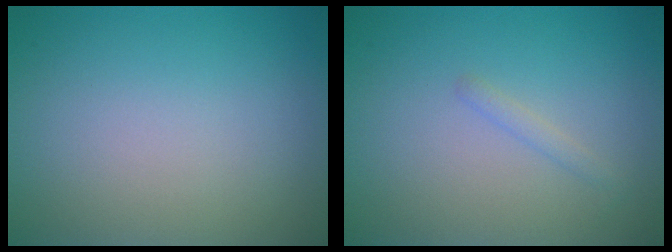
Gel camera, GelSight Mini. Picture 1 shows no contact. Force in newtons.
{"total": 0.9, "press": 0.9, "slide": 0.0}